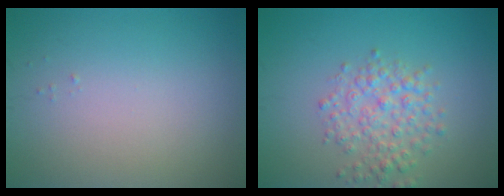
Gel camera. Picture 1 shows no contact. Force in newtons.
{"total": 3.5, "press": 3.5, "slide": 0.1}